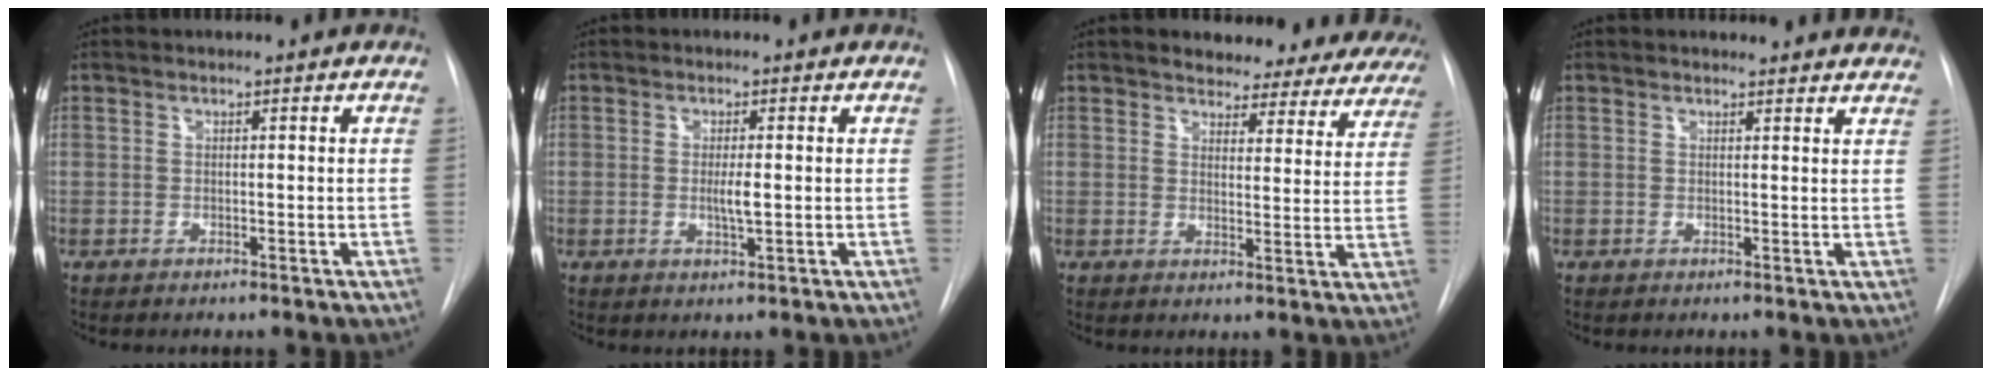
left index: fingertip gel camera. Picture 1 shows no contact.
{"total": 2.2, "force": [-0.4, 0.2, 2.2], "torque": [-0.042, -0.008, -0.006]}
{"total": 16.1, "force": [14.8, 5.2, 3.5], "torque": [-0.016, -0.040, 0.148]}
{"total": 10.4, "force": [9.9, 2.2, 2.1], "torque": [0.004, -0.001, 0.087]}